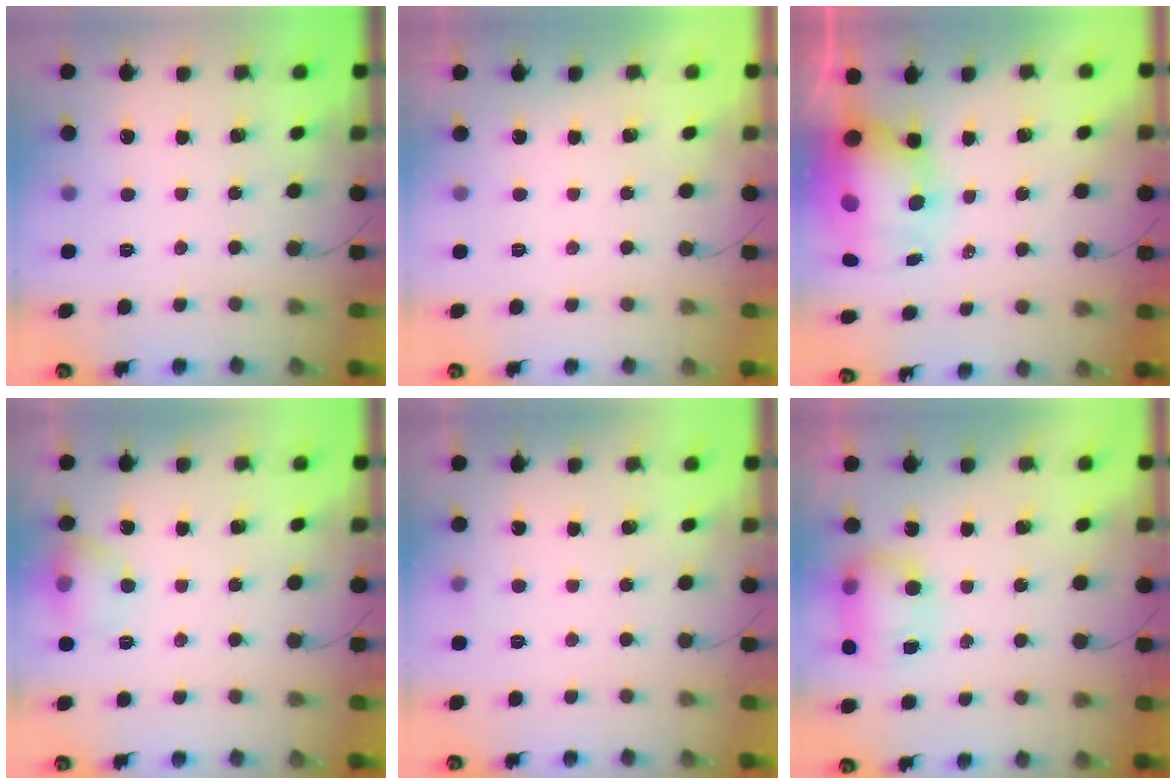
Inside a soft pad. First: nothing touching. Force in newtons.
{"total": 0.0}
{"total": 14.9, "press": 12.7, "slide": 7.8}
{"total": 8.4, "press": 8.2, "slide": 1.8}
{"total": 3.4, "press": 2.5, "slide": 2.3}
{"total": 11.2, "press": 9.3, "slide": 6.2}